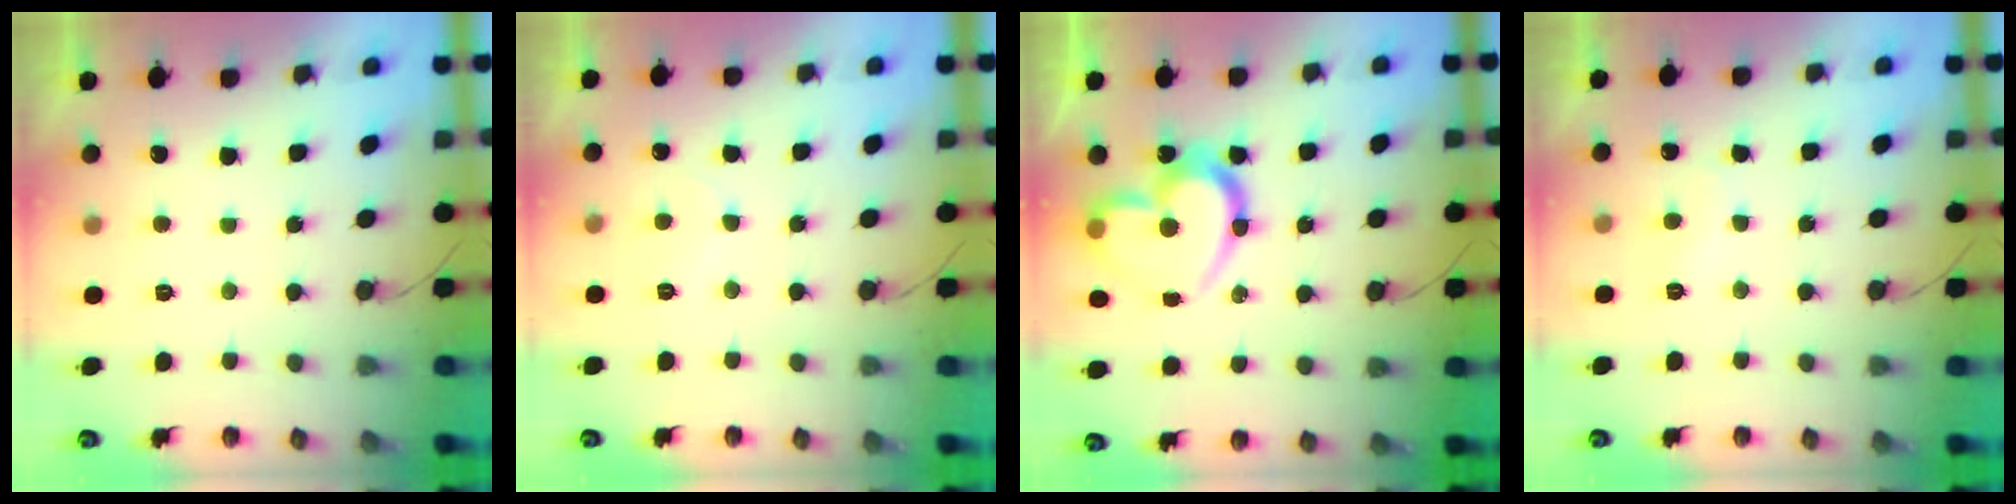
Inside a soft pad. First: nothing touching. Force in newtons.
{"total": 5.2, "press": 5.2, "slide": 0.5}
{"total": 19.3, "press": 19.2, "slide": 1.6}
{"total": 5.6, "press": 5.6, "slide": 0.5}